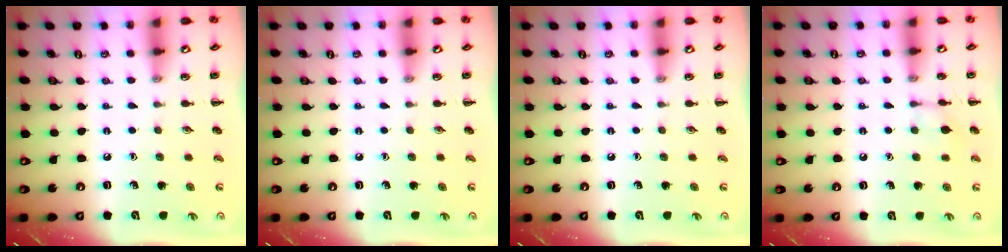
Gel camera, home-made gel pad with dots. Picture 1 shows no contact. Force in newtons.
{"total": 0.0}
{"total": 0.0}
{"total": 5.8, "press": 5.8, "slide": 0.3}